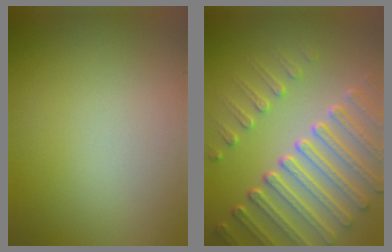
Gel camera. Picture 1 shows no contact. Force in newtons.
{"total": 7.4, "press": 5.7, "slide": 4.7}